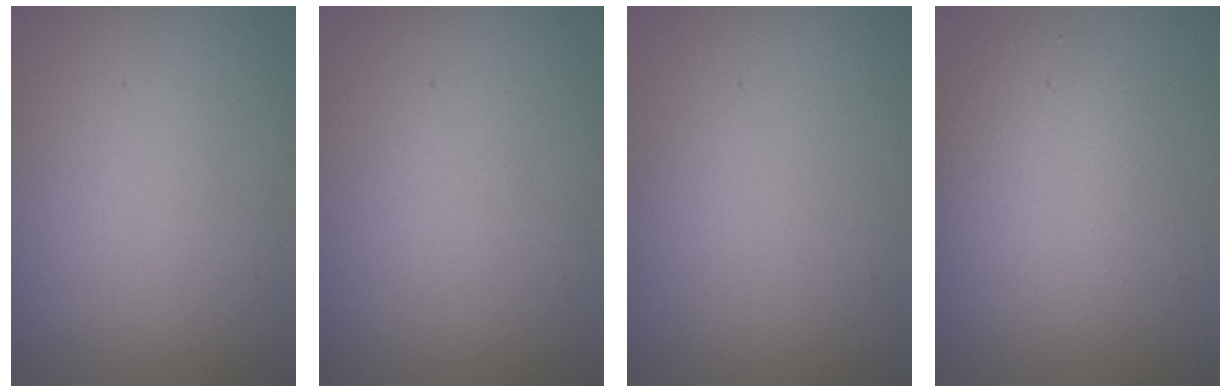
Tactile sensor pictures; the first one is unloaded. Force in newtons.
{"total": 0.0}
{"total": 0.0}
{"total": 3.6, "press": 3.6, "slide": 0.1}